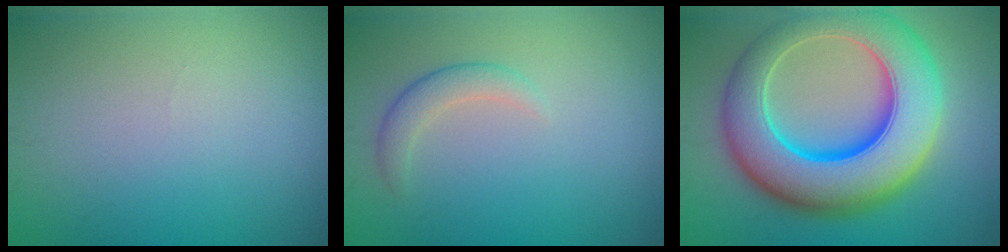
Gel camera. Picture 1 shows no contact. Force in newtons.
{"total": 1.9, "press": 1.9, "slide": 0.2}
{"total": 12.7, "press": 12.7, "slide": 0.2}